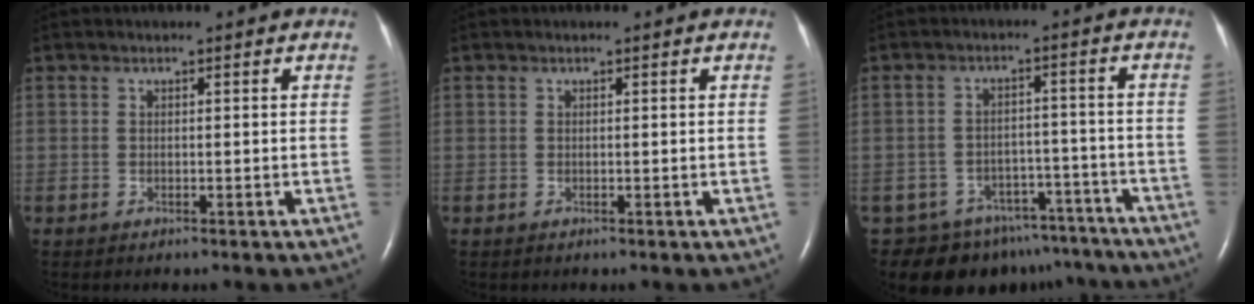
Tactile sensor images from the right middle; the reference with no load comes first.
{"total": 0.0}
{"total": 10.6, "force": [-8.0, 6.7, 1.9], "torque": [-0.032, 0.018, -0.098]}